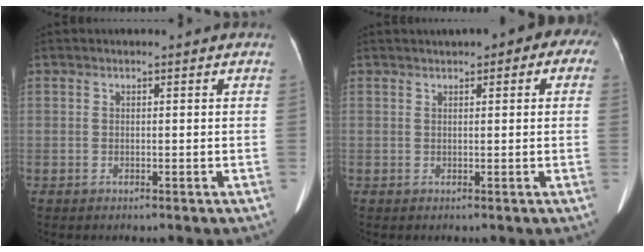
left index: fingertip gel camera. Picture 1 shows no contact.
{"total": 6.1, "force": [3.1, 3.0, 4.3], "torque": [-0.043, 0.038, 0.035]}